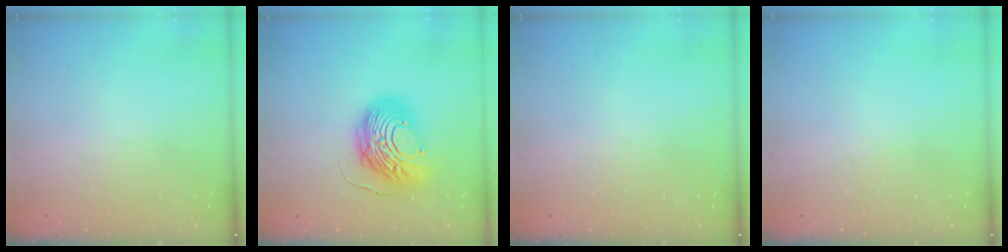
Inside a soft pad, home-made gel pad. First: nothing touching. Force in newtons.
{"total": 14.0, "press": 14.0, "slide": 1.3}
{"total": 0.0}
{"total": 0.0}